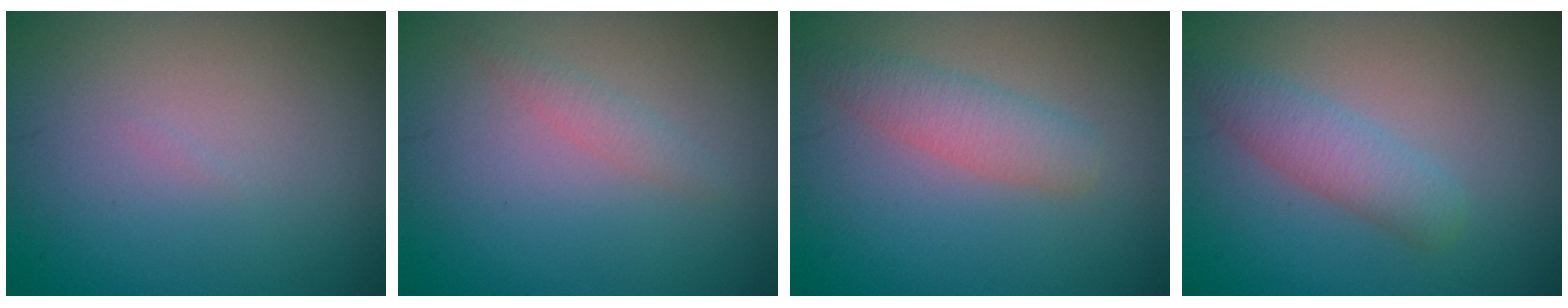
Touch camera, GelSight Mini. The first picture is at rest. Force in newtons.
{"total": 1.1, "press": 1.1, "slide": 0.0}
{"total": 2.7, "press": 2.7, "slide": 0.1}
{"total": 2.9, "press": 2.9, "slide": 0.1}